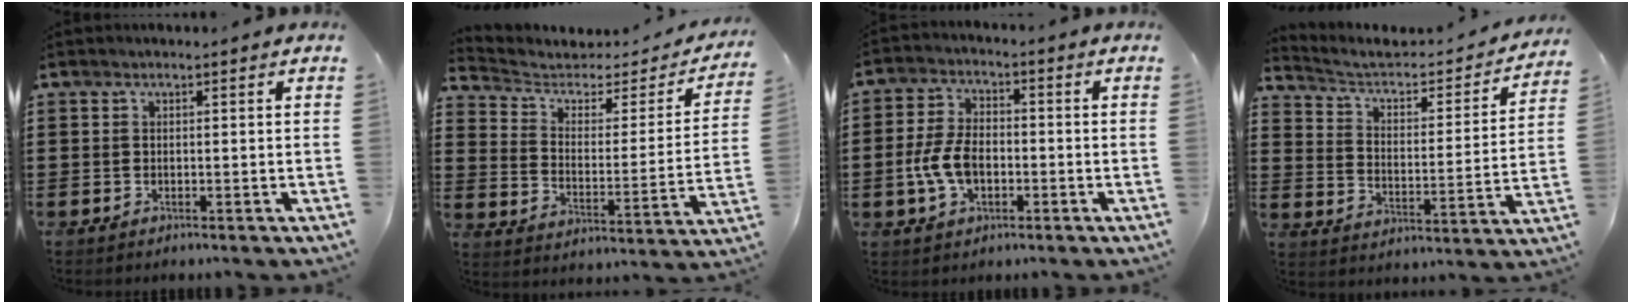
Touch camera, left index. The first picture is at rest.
{"total": 3.8, "force": [2.9, 2.1, 1.4], "torque": [-0.050, -0.019, 0.043]}
{"total": 7.2, "force": [-1.8, 4.2, 5.6], "torque": [-0.137, -0.001, -0.040]}
{"total": 4.3, "force": [3.7, 1.3, 1.8], "torque": [-0.057, -0.029, 0.054]}